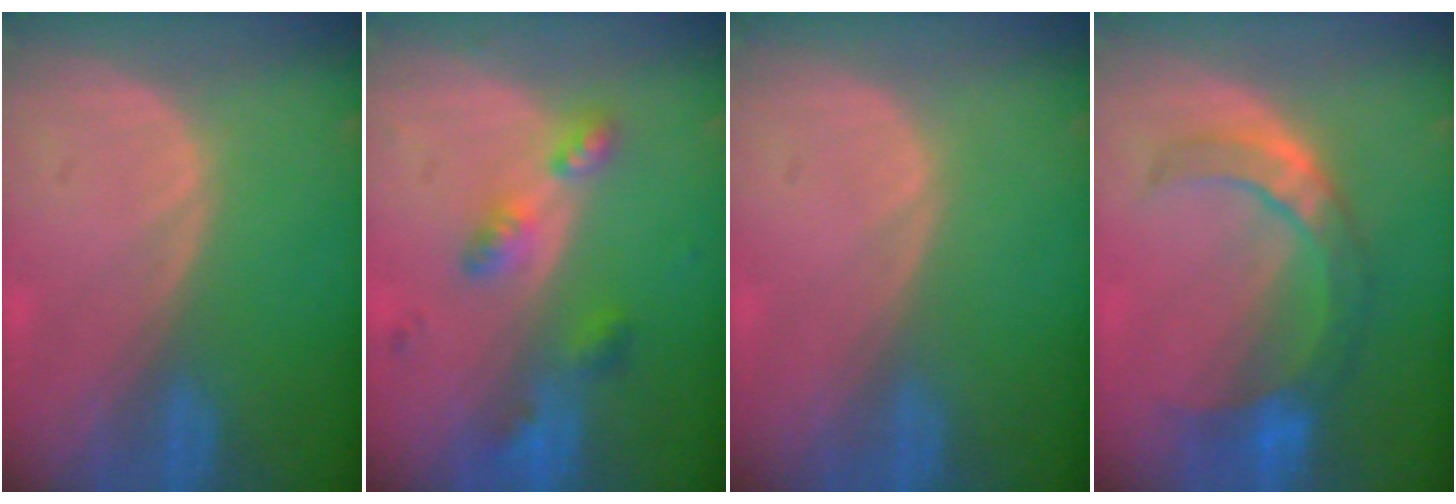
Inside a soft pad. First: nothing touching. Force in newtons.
{"total": 5.3, "press": 5.1, "slide": 1.4}
{"total": 0.0}
{"total": 7.5, "press": 7.2, "slide": 2.0}